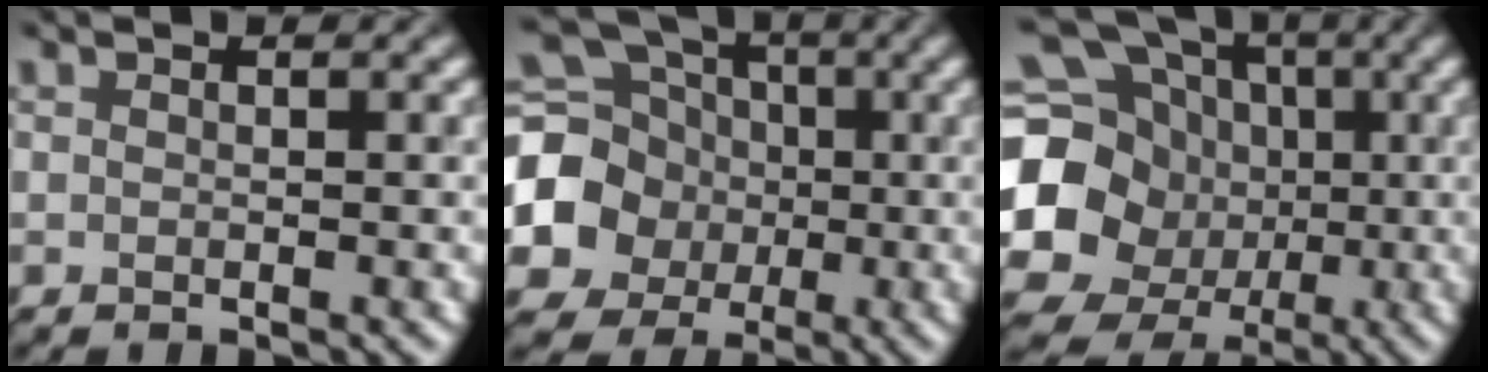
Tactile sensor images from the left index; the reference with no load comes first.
{"total": 8.6, "force": [-1.4, 8.0, 2.9], "torque": [-0.073, -0.017, -0.046]}
{"total": 17.4, "force": [-0.9, 16.1, 6.5], "torque": [-0.169, 0.008, -0.041]}